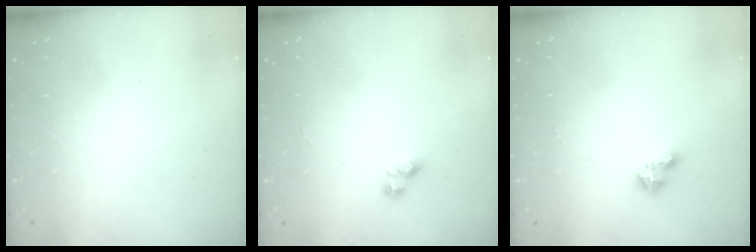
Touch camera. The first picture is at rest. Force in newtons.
{"total": 1.8, "press": 1.7, "slide": 0.3}
{"total": 2.9, "press": 2.9, "slide": 0.4}